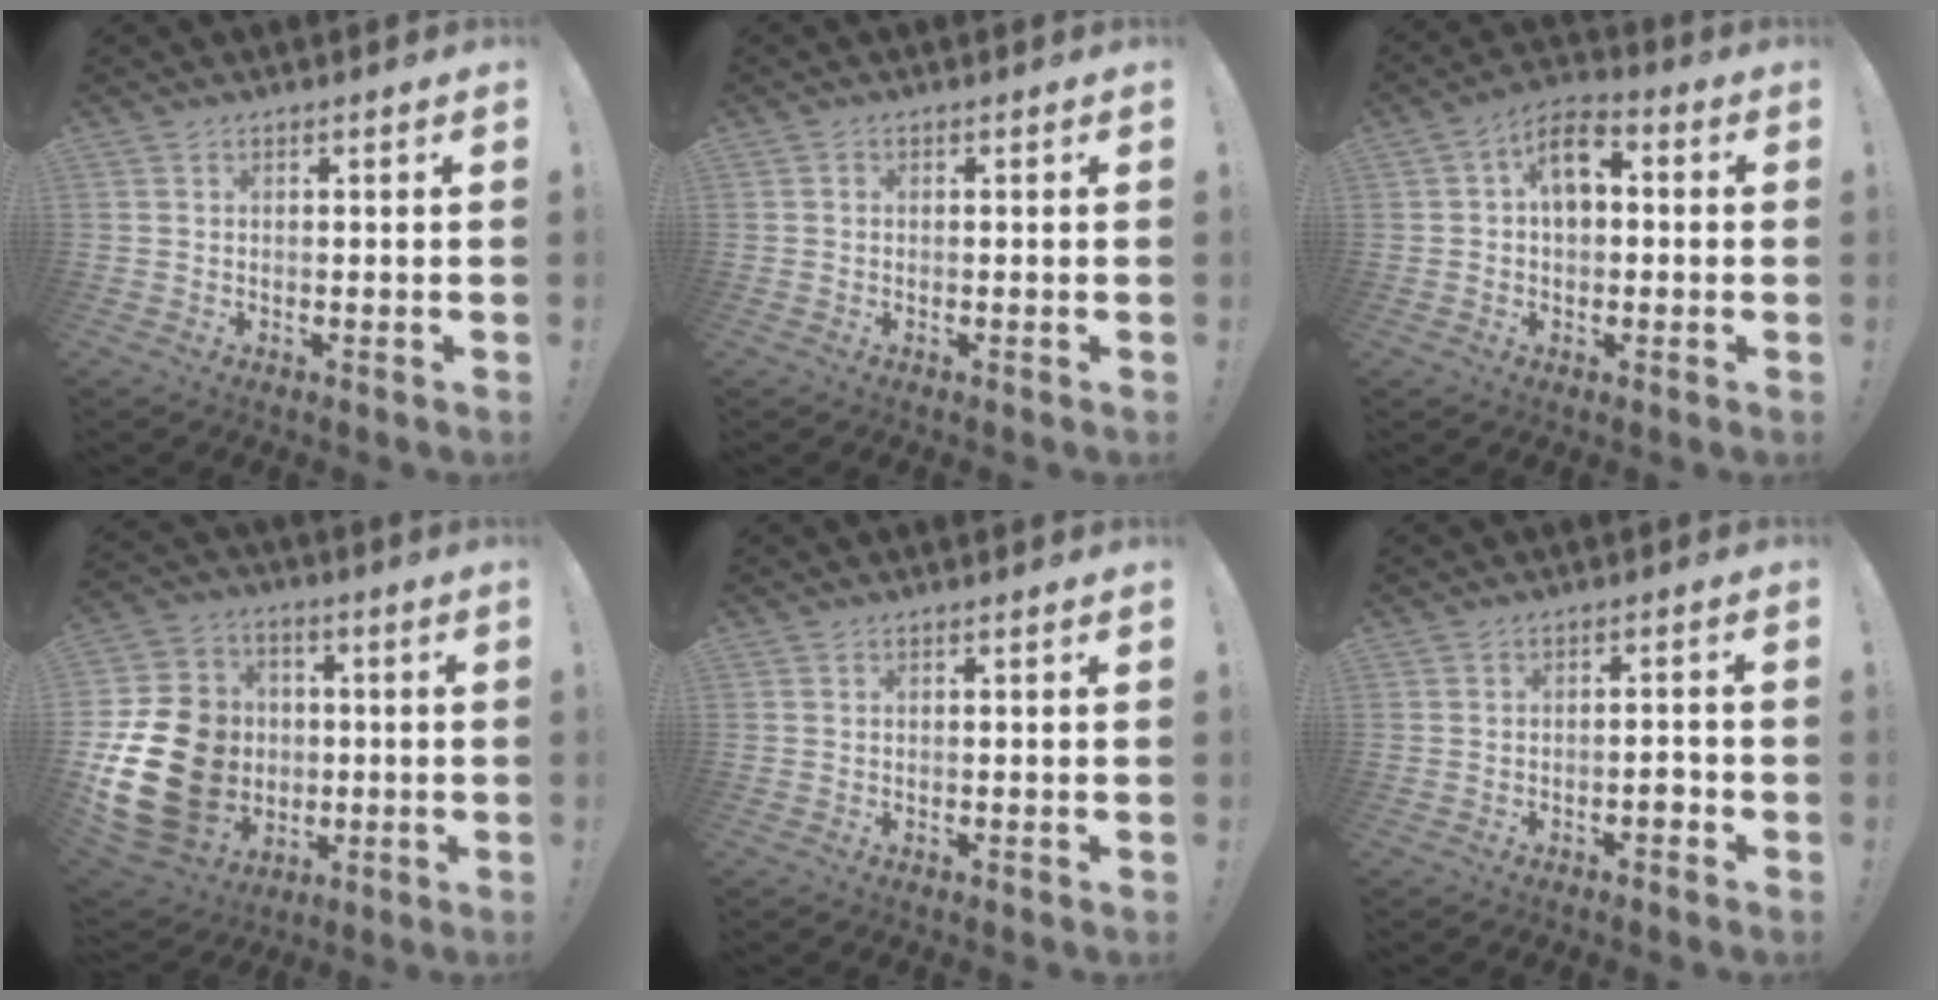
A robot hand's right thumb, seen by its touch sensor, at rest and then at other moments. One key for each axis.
{"total": 0.5, "fx": -0.3, "fy": 0.5, "fz": 0.1, "tx": -0.002, "ty": 0.002, "tz": -0.004}
{"total": 9.3, "fx": 1.5, "fy": 6.3, "fz": 6.6, "tx": -0.093, "ty": 0.008, "tz": 0.029}
{"total": 23.1, "fx": -3.0, "fy": 18.8, "fz": 13.0, "tx": -0.243, "ty": 0.023, "tz": -0.010}
{"total": 0.0}
{"total": 3.1, "fx": -1.7, "fy": 1.2, "fz": 2.4, "tx": -0.028, "ty": 0.002, "tz": -0.031}